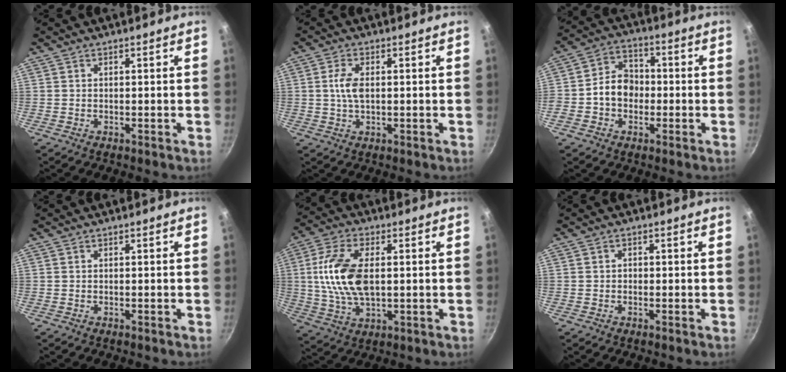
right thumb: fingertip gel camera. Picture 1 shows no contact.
{"total": 4.2, "force": [0.5, 2.1, 3.7], "torque": [-0.075, 0.005, 0.007]}
{"total": 8.3, "force": [-1.3, 6.7, 4.7], "torque": [-0.041, 0.025, -0.033]}
{"total": 0.0}
{"total": 13.4, "force": [1.3, 7.0, 11.3], "torque": [-0.218, 0.006, 0.023]}
{"total": 0.7, "force": [-0.1, 0.7, 0.2], "torque": [-0.002, 0.002, -0.003]}